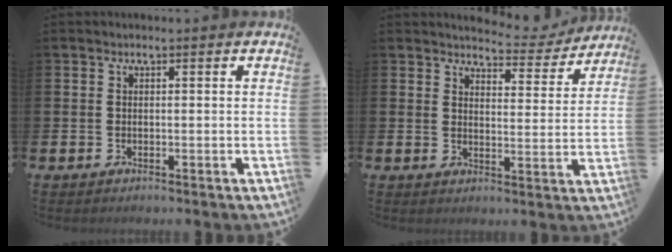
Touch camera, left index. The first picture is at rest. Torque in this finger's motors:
{"motor_torque": [0.93, -1.21, 0.05, 0.03]}